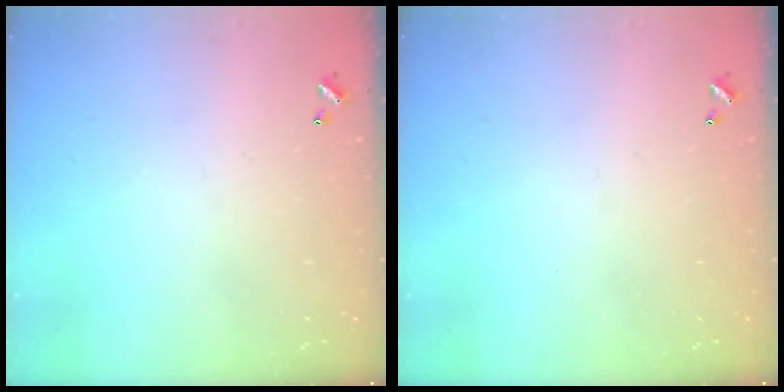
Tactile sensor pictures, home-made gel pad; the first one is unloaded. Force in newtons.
{"total": 0.0}